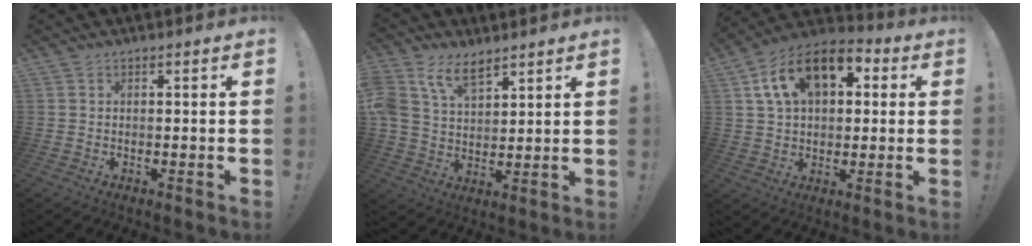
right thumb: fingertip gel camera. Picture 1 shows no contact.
{"total": 11.4, "force": [7.2, 6.7, 5.8], "torque": [-0.128, -0.028, 0.143]}
{"total": 16.1, "force": [6.5, 10.2, 10.6], "torque": [-0.176, -0.009, 0.119]}